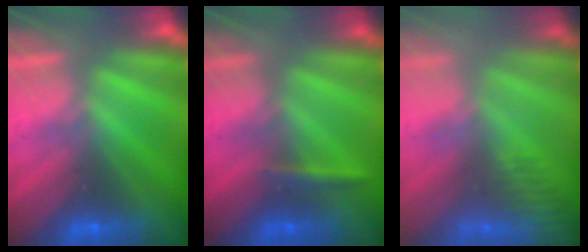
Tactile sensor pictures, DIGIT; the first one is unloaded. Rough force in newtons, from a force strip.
{"total": 2.4}
{"total": 3.3}